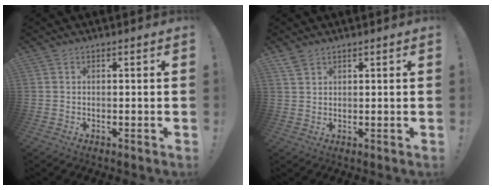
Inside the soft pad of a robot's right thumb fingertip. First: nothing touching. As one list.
[{"total": 2.7, "force": [2.2, 1.0, 1.1], "torque": [-0.015, -0.014, 0.042]}]